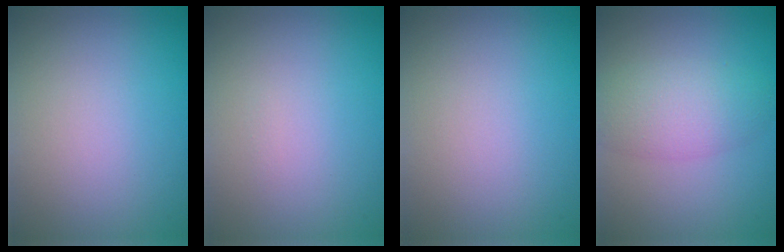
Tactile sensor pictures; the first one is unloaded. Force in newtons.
{"total": 0.0}
{"total": 0.0}
{"total": 4.2, "press": 4.2, "slide": 0.2}